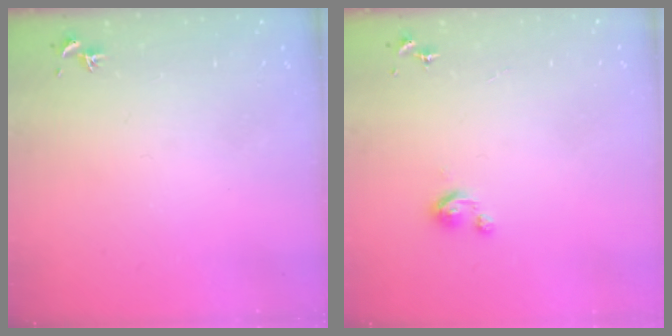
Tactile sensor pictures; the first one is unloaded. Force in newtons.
{"total": 2.8, "press": 2.8, "slide": 0.3}